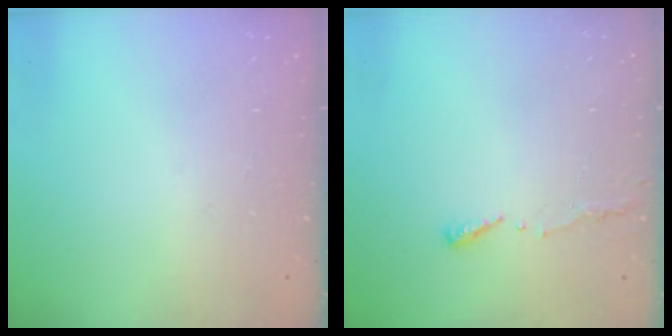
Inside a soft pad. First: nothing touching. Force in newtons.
{"total": 3.5, "press": 3.4, "slide": 0.3}